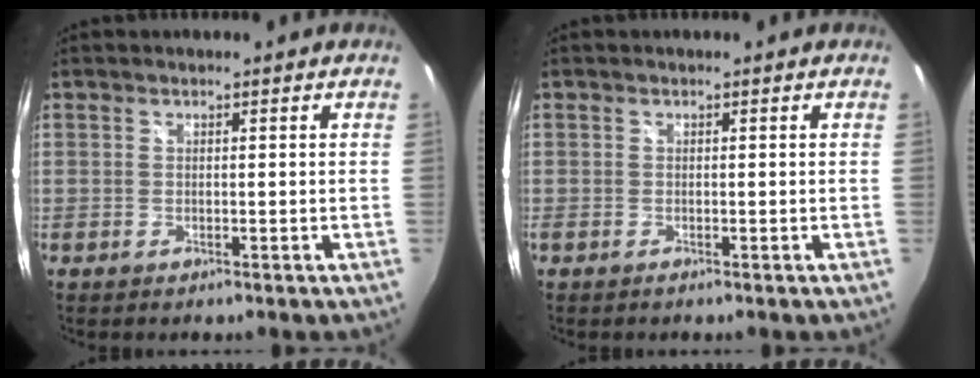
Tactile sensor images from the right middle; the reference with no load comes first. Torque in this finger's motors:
{"motor_torque": [0.42, -0.35, 0.00, 0.00]}